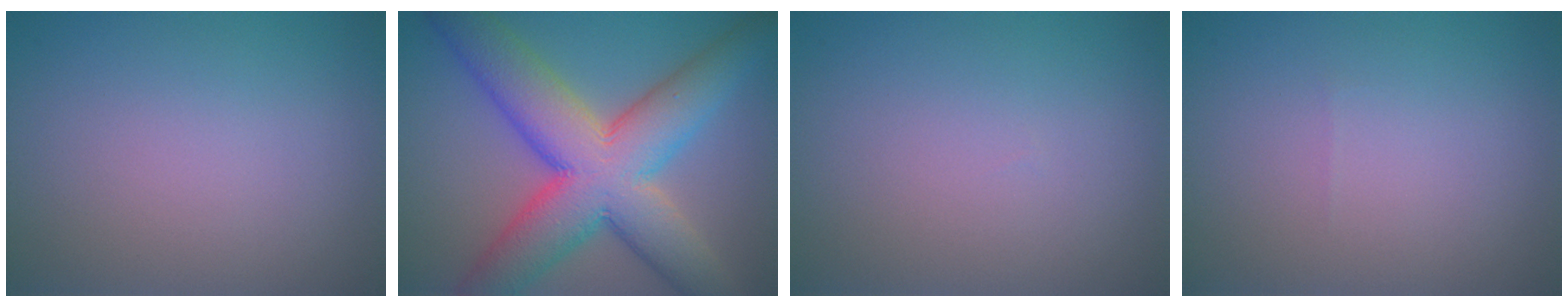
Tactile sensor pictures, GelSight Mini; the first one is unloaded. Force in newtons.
{"total": 12.2, "press": 12.2, "slide": 0.5}
{"total": 0.0}
{"total": 0.0}